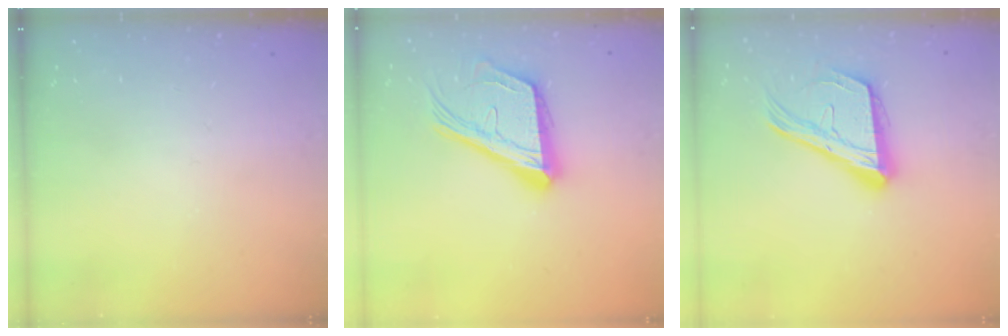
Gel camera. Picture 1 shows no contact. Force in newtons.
{"total": 19.7, "press": 19.6, "slide": 2.3}
{"total": 19.8, "press": 19.7, "slide": 2.6}